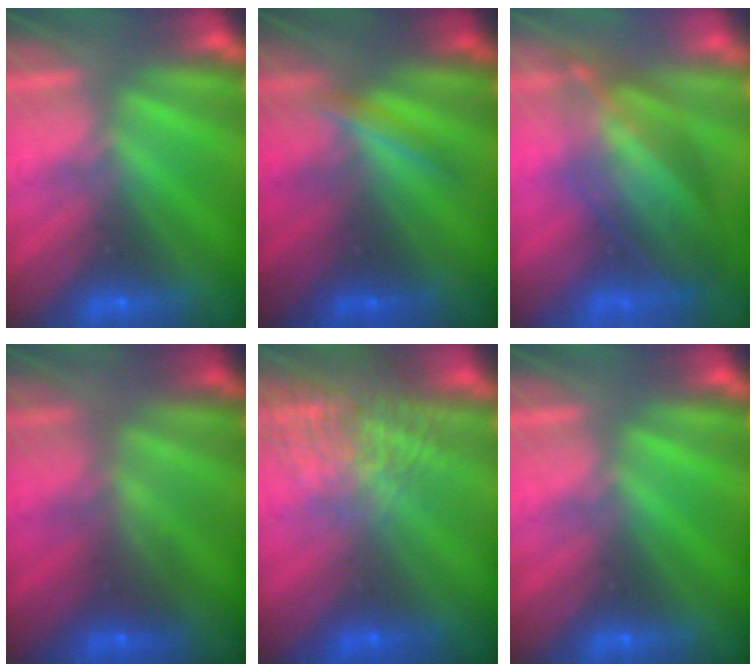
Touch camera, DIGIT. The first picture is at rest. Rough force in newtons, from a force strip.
{"total": 1.8}
{"total": 7.2}
{"total": 2.1}
{"total": 5.8}
{"total": 0.0}